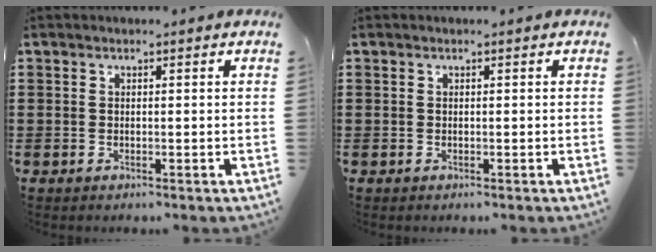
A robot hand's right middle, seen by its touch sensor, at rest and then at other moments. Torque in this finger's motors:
{"motor_torque": [-0.01, 0.05, -0.02, -0.01]}